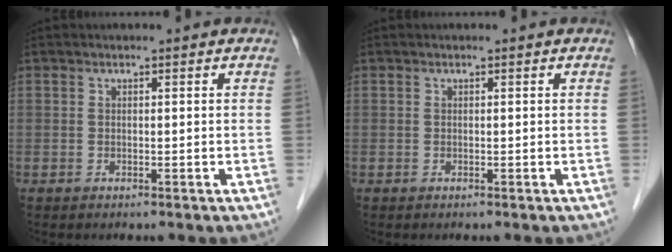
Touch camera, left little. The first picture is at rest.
{"total": 0.0}